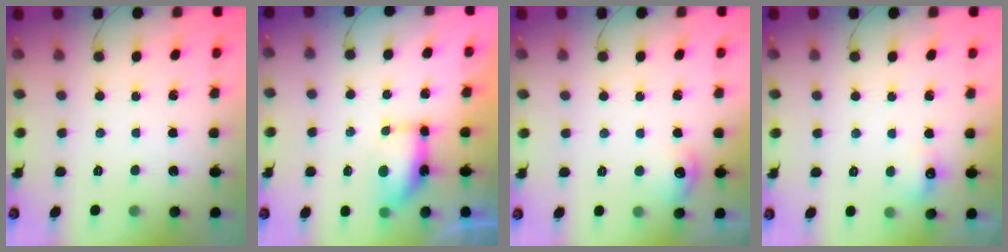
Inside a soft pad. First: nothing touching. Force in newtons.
{"total": 13.8, "press": 9.3, "slide": 10.2}
{"total": 7.6, "press": 7.5, "slide": 1.2}
{"total": 5.4, "press": 5.1, "slide": 1.6}